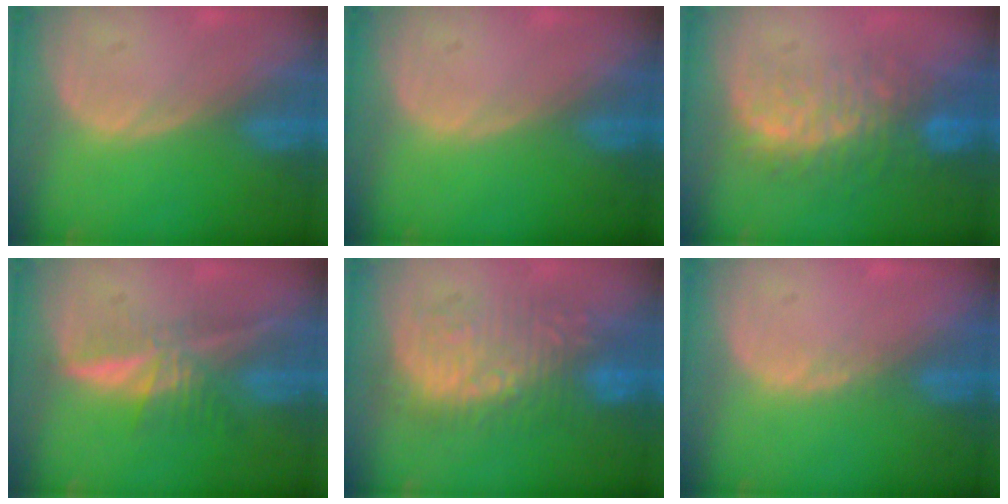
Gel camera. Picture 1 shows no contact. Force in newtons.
{"total": 0.0}
{"total": 9.5, "press": 8.5, "slide": 4.2}
{"total": 6.0, "press": 5.4, "slide": 2.6}
{"total": 9.2, "press": 9.2, "slide": 0.3}
{"total": 0.8, "press": 0.8, "slide": 0.3}